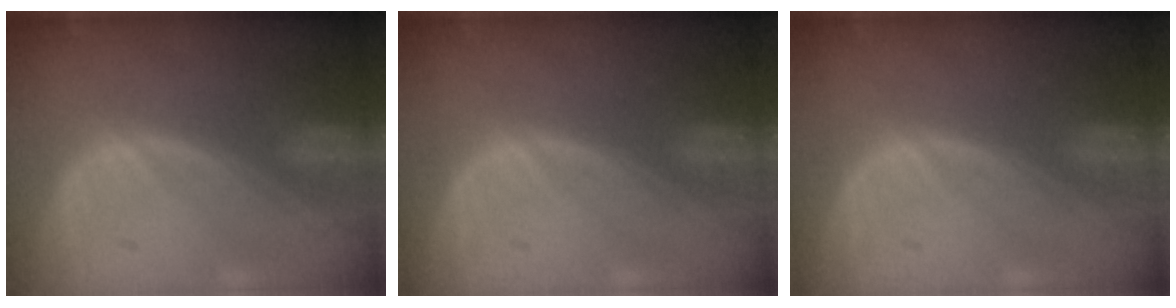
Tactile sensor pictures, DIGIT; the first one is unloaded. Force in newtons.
{"total": 0.0}
{"total": 0.0}